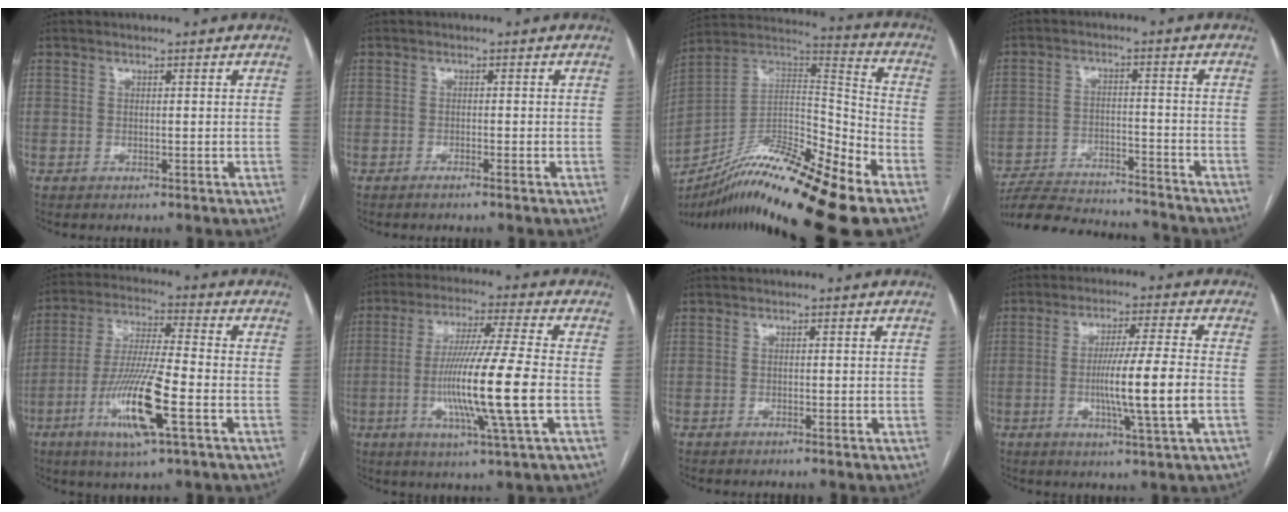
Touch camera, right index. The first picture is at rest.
{"total": 1.0, "force": [-0.8, -0.2, 0.5], "torque": [-0.010, 0.002, -0.014]}
{"total": 21.9, "force": [-14.7, 1.8, 16.2], "torque": [-0.277, -0.005, -0.257]}
{"total": 18.1, "force": [-17.0, 2.6, 5.4], "torque": [-0.113, -0.008, -0.251]}
{"total": 13.4, "force": [-5.1, 0.8, 12.4], "torque": [-0.248, -0.019, -0.095]}
{"total": 14.5, "force": [-2.8, -1.0, 14.1], "torque": [-0.270, -0.015, -0.060]}
{"total": 0.0}
{"total": 10.2, "force": [-1.8, -1.0, 10.0], "torque": [-0.177, -0.010, -0.035]}